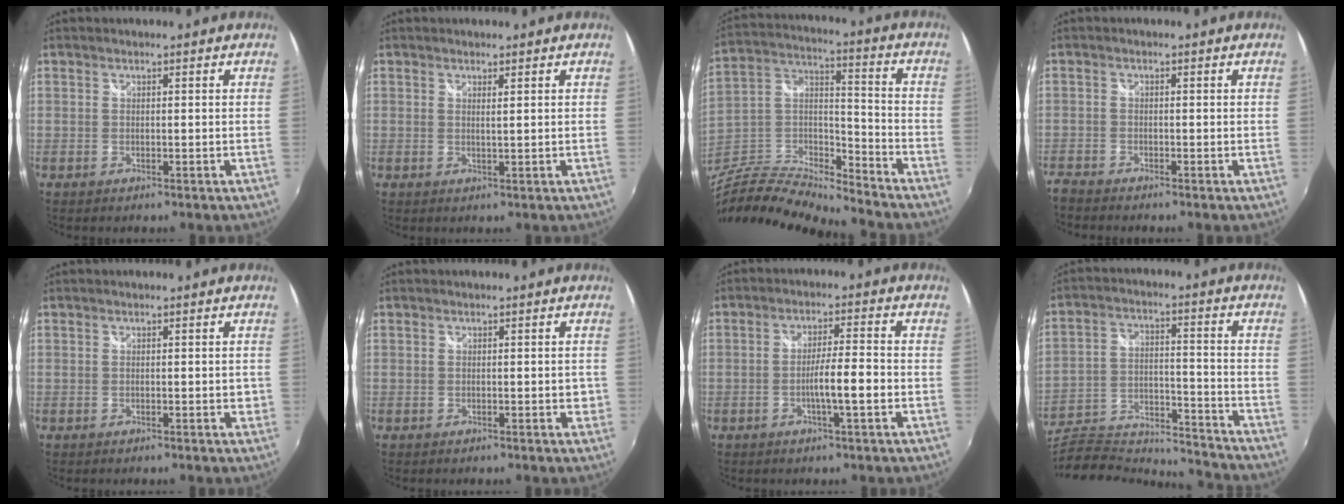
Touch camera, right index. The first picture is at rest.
{"total": 0.9, "force": [0.5, -0.6, 0.4], "torque": [-0.005, -0.001, 0.008]}
{"total": 18.7, "force": [-16.1, 3.7, 8.8], "torque": [-0.195, -0.006, -0.302]}
{"total": 2.8, "force": [-2.8, 0.6, 0.3], "torque": [-0.018, -0.015, -0.059]}
{"total": 1.0, "force": [-0.2, 0.6, 0.7], "torque": [-0.006, 0.001, 0.000]}
{"total": 1.4, "force": [-0.3, 0.9, 1.0], "torque": [-0.008, 0.002, -0.001]}
{"total": 5.8, "force": [-2.0, -0.1, 5.4], "torque": [-0.094, -0.003, -0.030]}
{"total": 20.6, "force": [-17.1, 7.2, 9.1], "torque": [-0.192, -0.008, -0.262]}